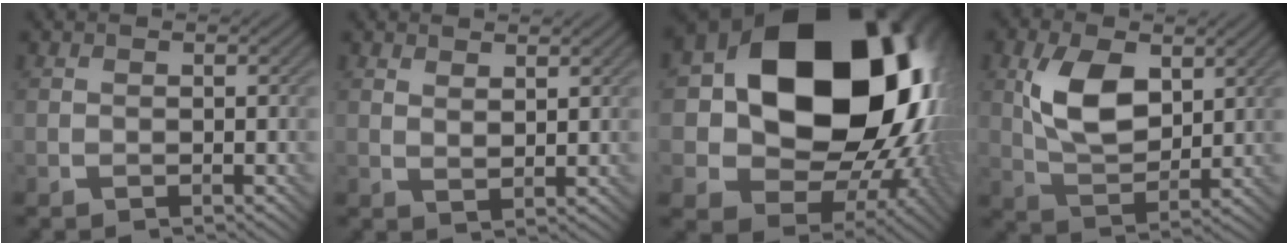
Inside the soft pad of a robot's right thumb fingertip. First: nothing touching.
{"total": 1.9, "force": [1.5, 0.6, 1.0], "torque": [-0.019, -0.006, 0.033]}
{"total": 23.1, "force": [3.7, 17.8, 14.1], "torque": [-0.298, -0.033, 0.105]}
{"total": 8.8, "force": [2.8, 5.1, 6.7], "torque": [-0.136, 0.002, 0.054]}